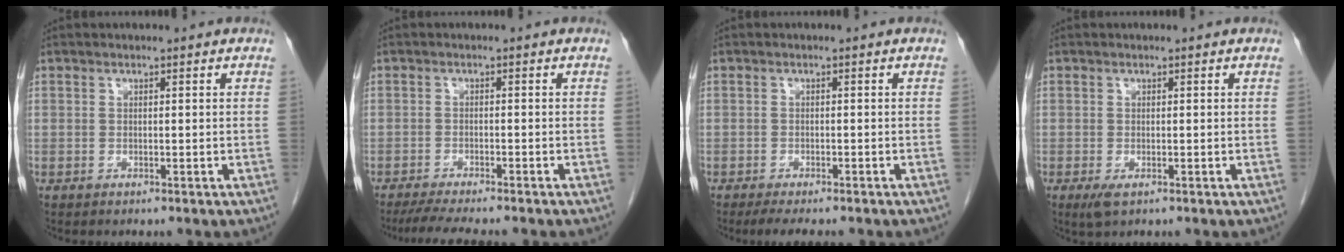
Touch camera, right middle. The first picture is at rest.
{"total": 7.6, "force": [-6.5, 0.5, 3.9], "torque": [-0.054, -0.014, -0.101]}
{"total": 5.8, "force": [-4.8, 1.3, 3.0], "torque": [-0.038, -0.009, -0.069]}
{"total": 1.8, "force": [-0.9, 0.6, 1.4], "torque": [-0.025, -0.005, -0.010]}